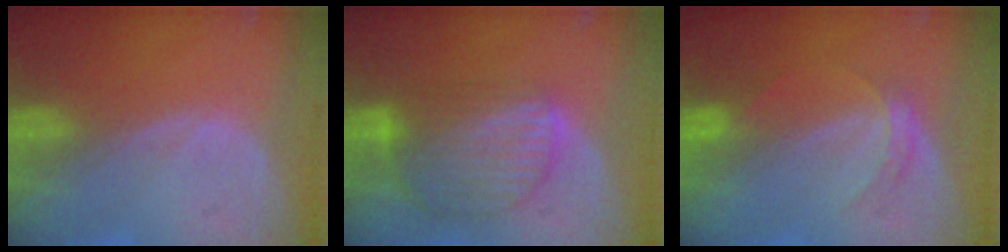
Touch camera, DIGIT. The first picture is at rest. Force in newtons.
{"total": 9.0, "press": 7.7, "slide": 4.6}
{"total": 3.1, "press": 3.1, "slide": 0.5}